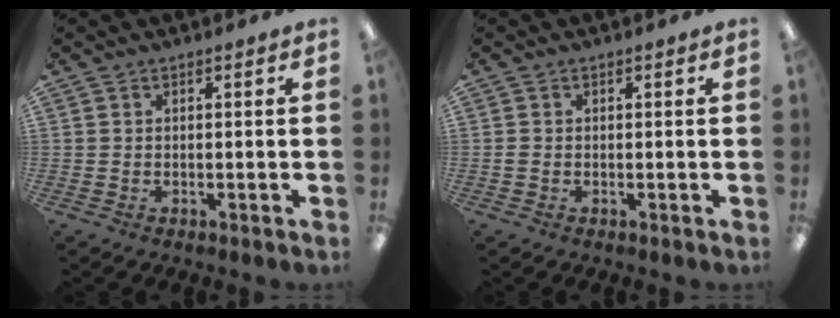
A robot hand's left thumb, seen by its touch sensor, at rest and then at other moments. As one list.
[{"total": 0.7, "force": [-0.1, 0.6, 0.3], "torque": [-0.006, 0.004, -0.004]}]